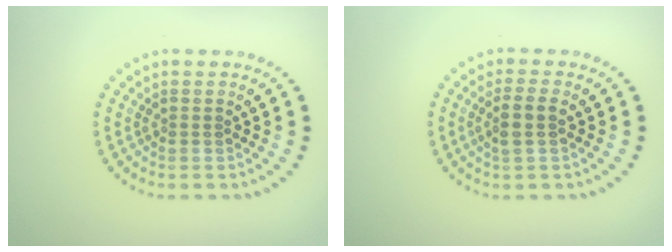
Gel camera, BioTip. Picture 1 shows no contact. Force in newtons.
{"total": 2.0, "press": 1.8, "slide": 0.9}